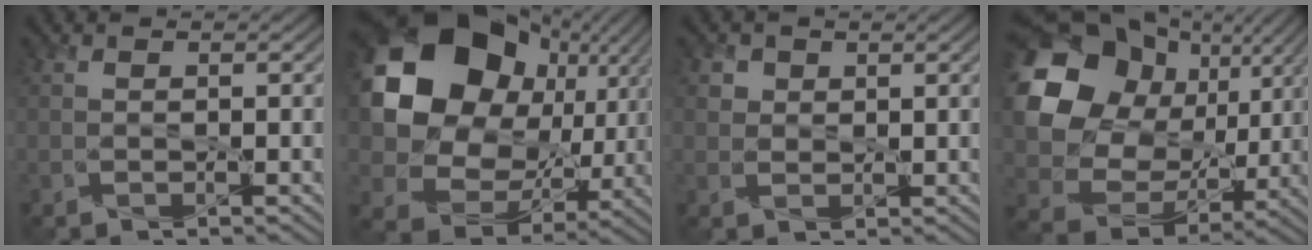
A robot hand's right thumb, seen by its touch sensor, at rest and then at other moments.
{"total": 17.9, "force": [5.3, 14.6, 8.8], "torque": [-0.195, 0.008, 0.111]}
{"total": 2.7, "force": [1.6, 2.1, -0.1], "torque": [-0.005, -0.005, 0.025]}
{"total": 16.0, "force": [5.0, 13.0, 7.9], "torque": [-0.197, 0.012, 0.096]}